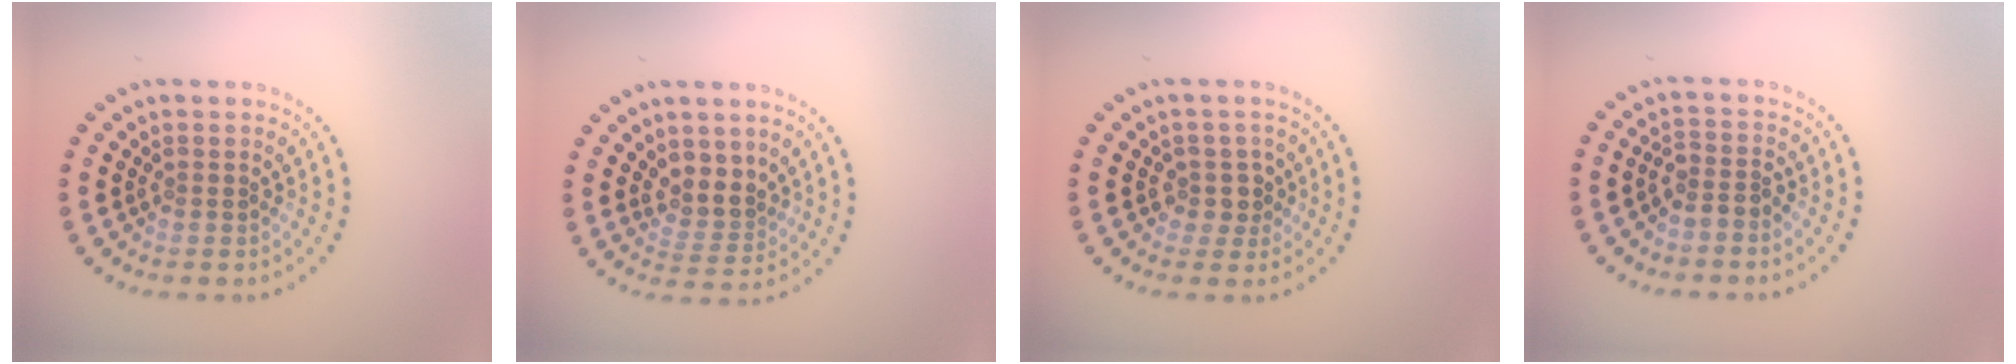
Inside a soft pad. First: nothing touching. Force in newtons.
{"total": 2.8, "press": 2.3, "slide": 1.6}
{"total": 2.0, "press": 1.6, "slide": 1.2}
{"total": 1.8, "press": 1.3, "slide": 1.2}